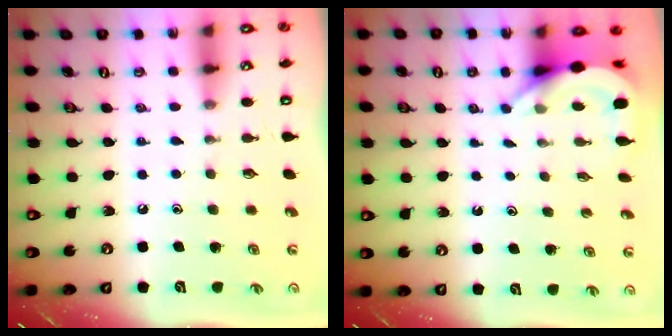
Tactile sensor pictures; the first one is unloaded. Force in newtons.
{"total": 5.5, "press": 5.5, "slide": 0.3}